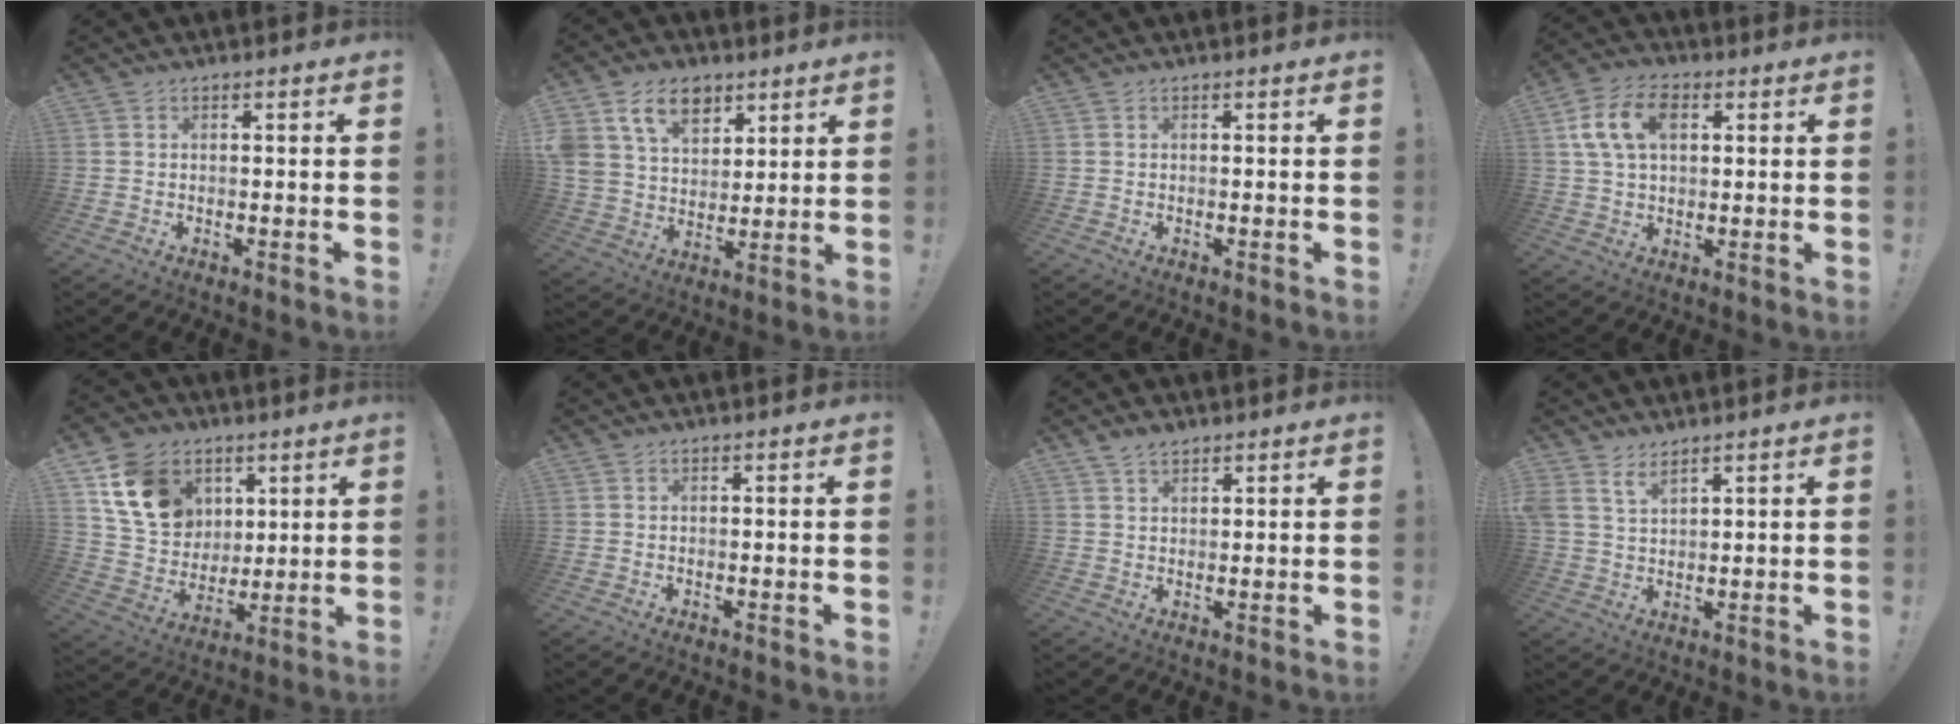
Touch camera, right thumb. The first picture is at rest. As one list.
[{"total": 14.5, "force": [8.0, 9.8, 7.1], "torque": [-0.122, -0.027, 0.154]}, {"total": 0.0}, {"total": 12.3, "force": [3.7, 7.9, 8.6], "torque": [-0.157, 0.008, 0.069]}, {"total": 16.1, "force": [7.1, 12.6, 7.1], "torque": [-0.124, -0.020, 0.146]}, {"total": 0.0}, {"total": 3.3, "force": [2.6, 1.7, 1.2], "torque": [-0.019, -0.013, 0.048]}, {"total": 4.6, "force": [3.5, 1.7, 2.4], "torque": [-0.052, -0.014, 0.068]}]